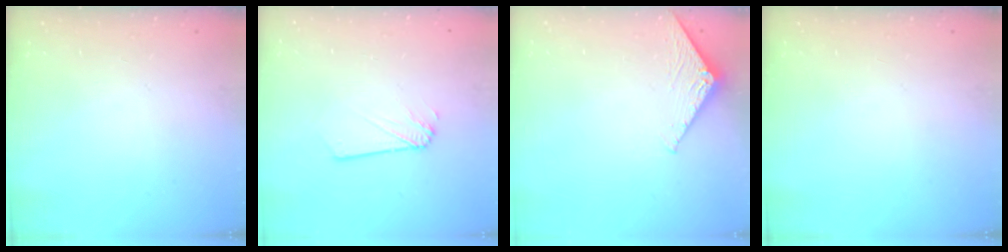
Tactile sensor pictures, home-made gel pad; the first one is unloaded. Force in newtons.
{"total": 1.5, "press": 1.5, "slide": 0.2}
{"total": 2.4, "press": 2.4, "slide": 0.2}
{"total": 0.0}